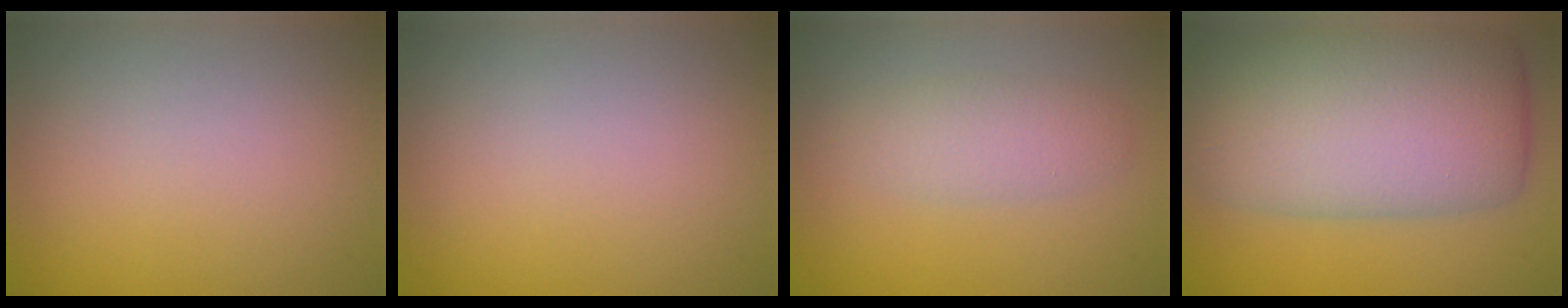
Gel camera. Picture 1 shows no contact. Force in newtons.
{"total": 0.0}
{"total": 2.6, "press": 2.6, "slide": 0.2}
{"total": 12.3, "press": 12.3, "slide": 0.8}